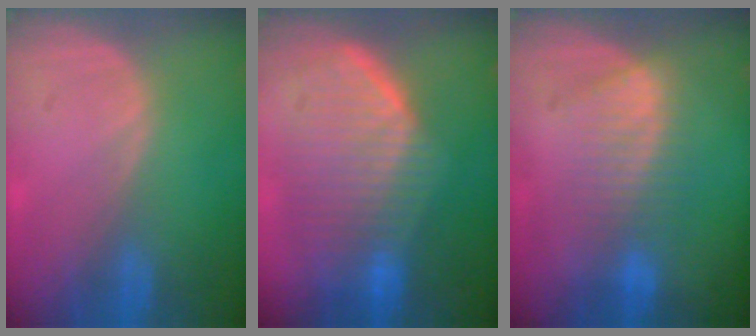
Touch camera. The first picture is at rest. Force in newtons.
{"total": 10.1, "press": 9.0, "slide": 4.6}
{"total": 6.8, "press": 6.8, "slide": 0.0}